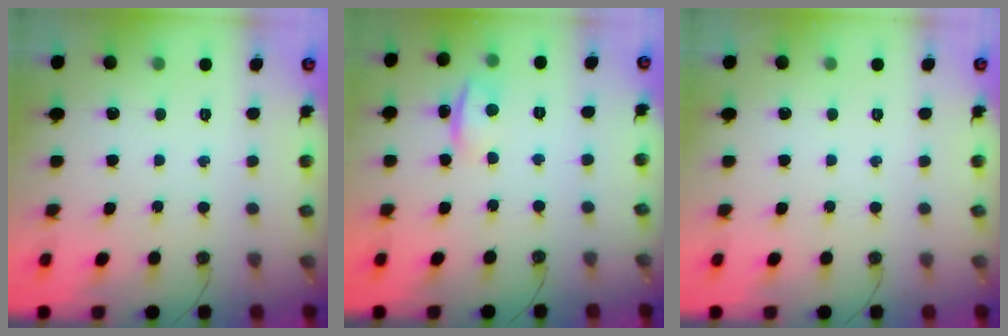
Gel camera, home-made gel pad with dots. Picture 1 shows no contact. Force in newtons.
{"total": 1.6, "press": 1.4, "slide": 0.7}
{"total": 0.0}